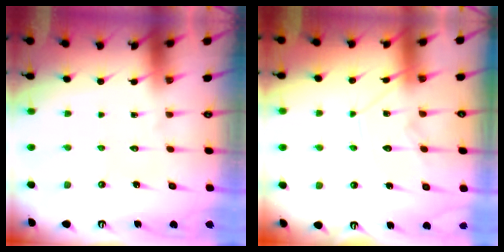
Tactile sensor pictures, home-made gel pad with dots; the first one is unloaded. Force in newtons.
{"total": 11.6, "press": 11.5, "slide": 1.0}